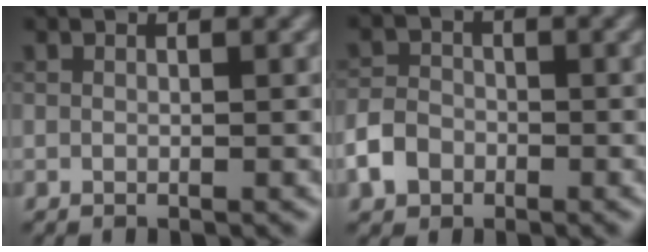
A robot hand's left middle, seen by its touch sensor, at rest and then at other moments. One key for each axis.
{"total": 3.0, "fx": -1.5, "fy": 2.3, "fz": 1.2, "tx": -0.025, "ty": 0.003, "tz": -0.033}